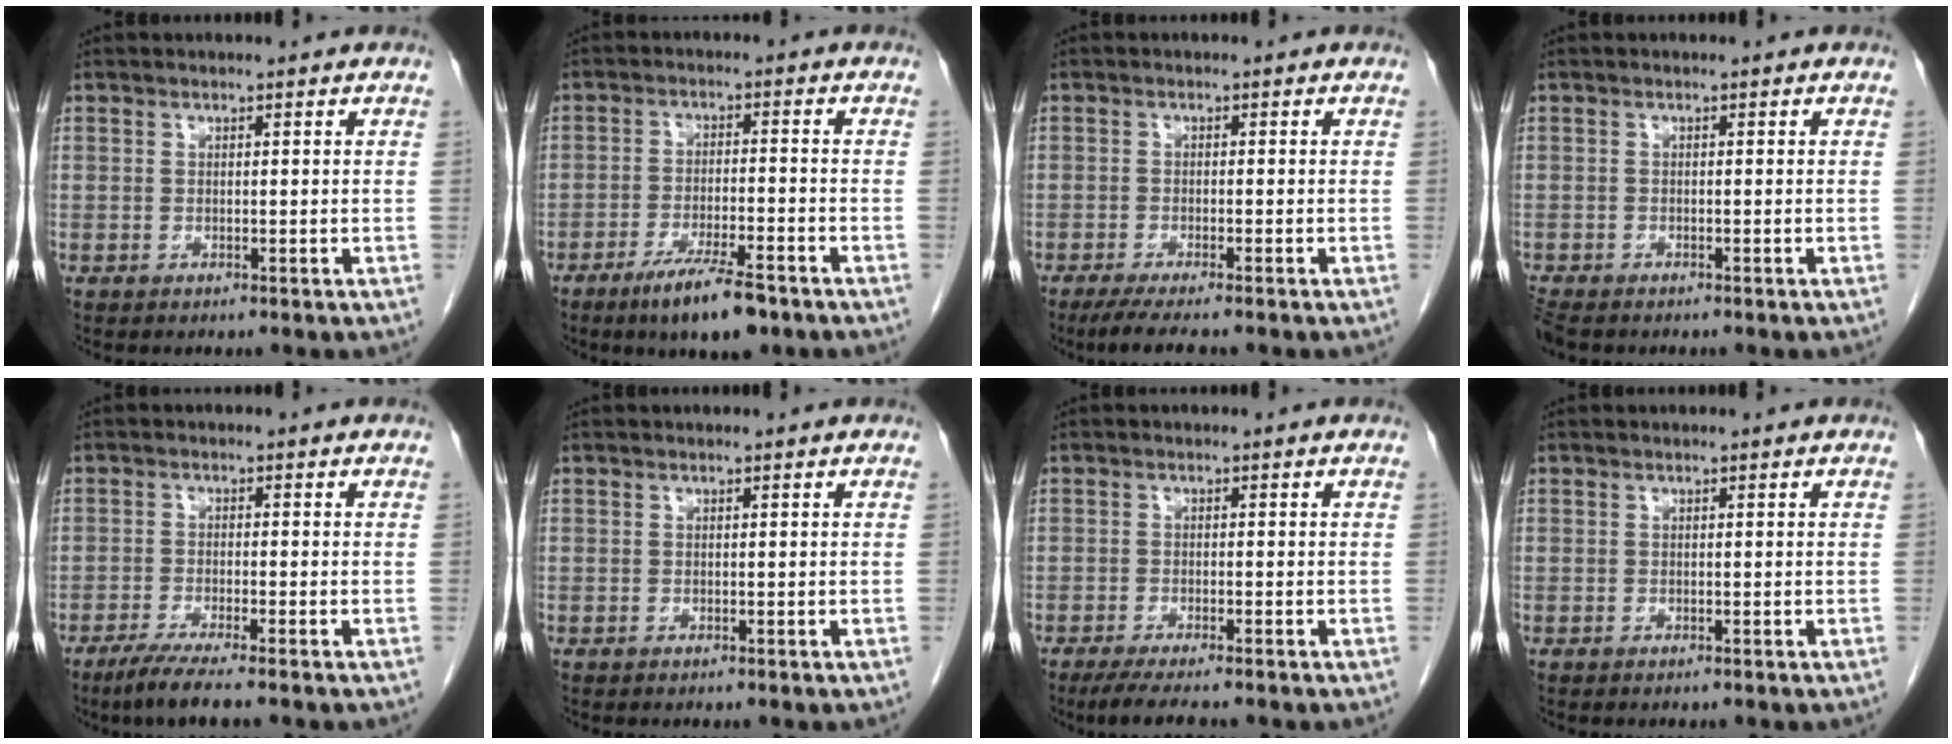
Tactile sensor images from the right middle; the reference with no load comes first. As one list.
[{"total": 8.5, "force": [-5.7, 1.3, 6.1], "torque": [-0.107, -0.013, -0.093]}, {"total": 5.3, "force": [-4.2, 0.2, 3.2], "torque": [-0.051, -0.012, -0.067]}, {"total": 3.0, "force": [-2.5, 1.1, 1.2], "torque": [-0.031, -0.009, -0.045]}, {"total": 5.5, "force": [-4.1, -0.3, 3.6], "torque": [-0.066, -0.015, -0.074]}, {"total": 0.0}, {"total": 5.6, "force": [-4.5, 0.4, 3.3], "torque": [-0.051, -0.013, -0.070]}, {"total": 0.0}]